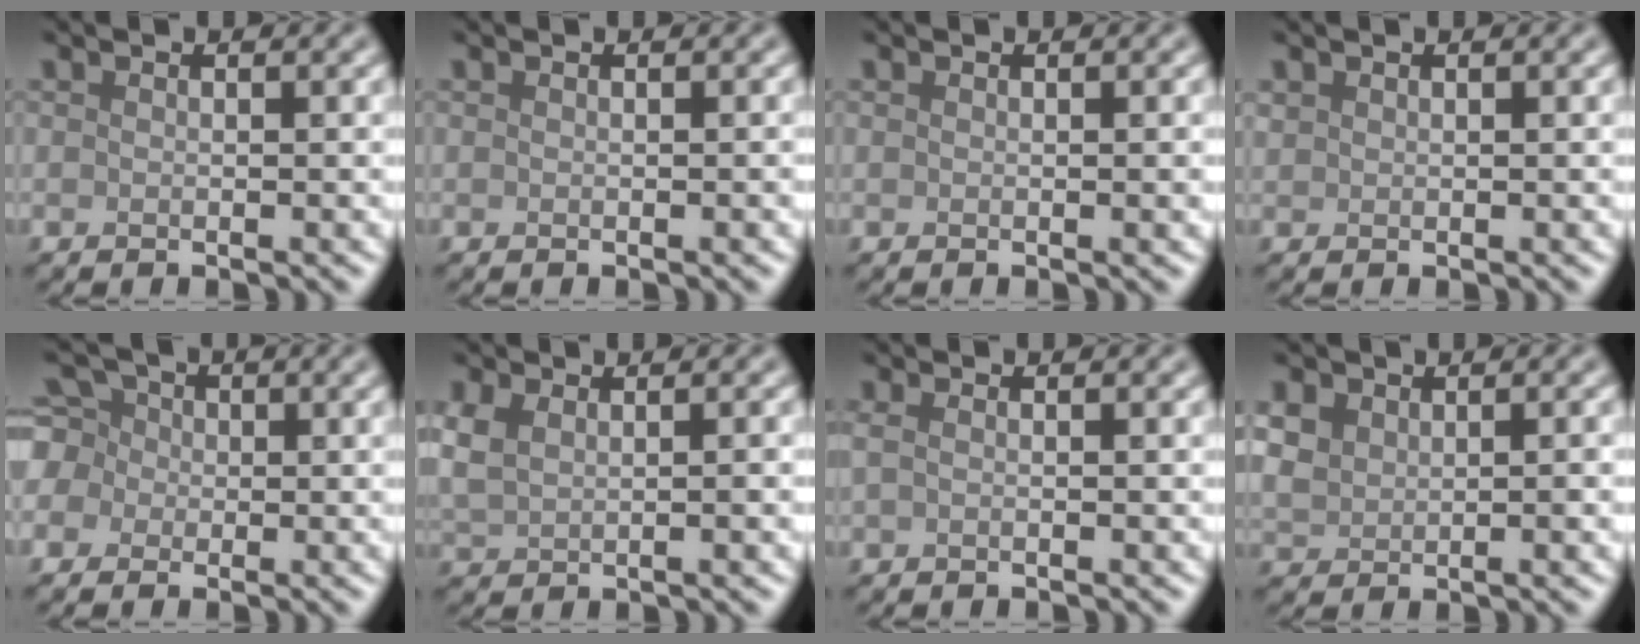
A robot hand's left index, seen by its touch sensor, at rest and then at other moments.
{"total": 0.0}
{"total": 0.6, "force": [0.1, 0.1, 0.6], "torque": [-0.006, 0.000, 0.001]}
{"total": 0.6, "force": [0.5, 0.4, 0.0], "torque": [0.001, 0.000, 0.012]}
{"total": 5.7, "force": [-0.1, 5.2, 2.2], "torque": [-0.051, 0.033, -0.041]}
{"total": 3.4, "force": [0.7, 2.1, 2.6], "torque": [-0.050, 0.010, 0.025]}
{"total": 0.8, "force": [0.1, 0.3, 0.7], "torque": [-0.017, 0.000, 0.000]}
{"total": 2.9, "force": [0.9, 2.1, 1.8], "torque": [-0.039, -0.001, 0.016]}